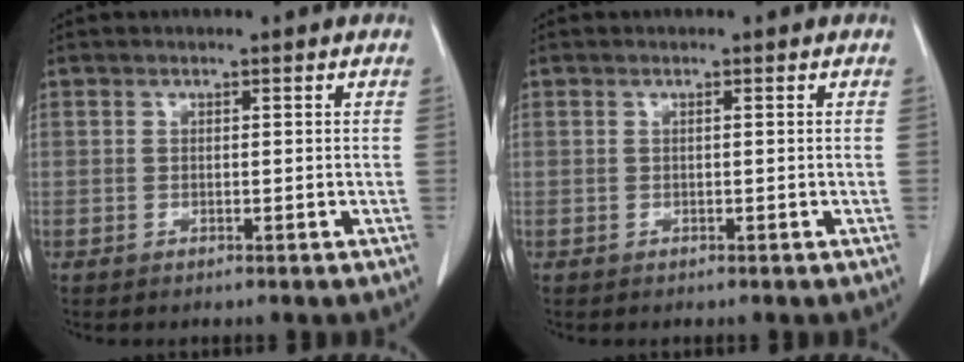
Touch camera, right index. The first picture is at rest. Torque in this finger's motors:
{"motor_torque": [0.12, -0.05, -0.05, 0.01]}